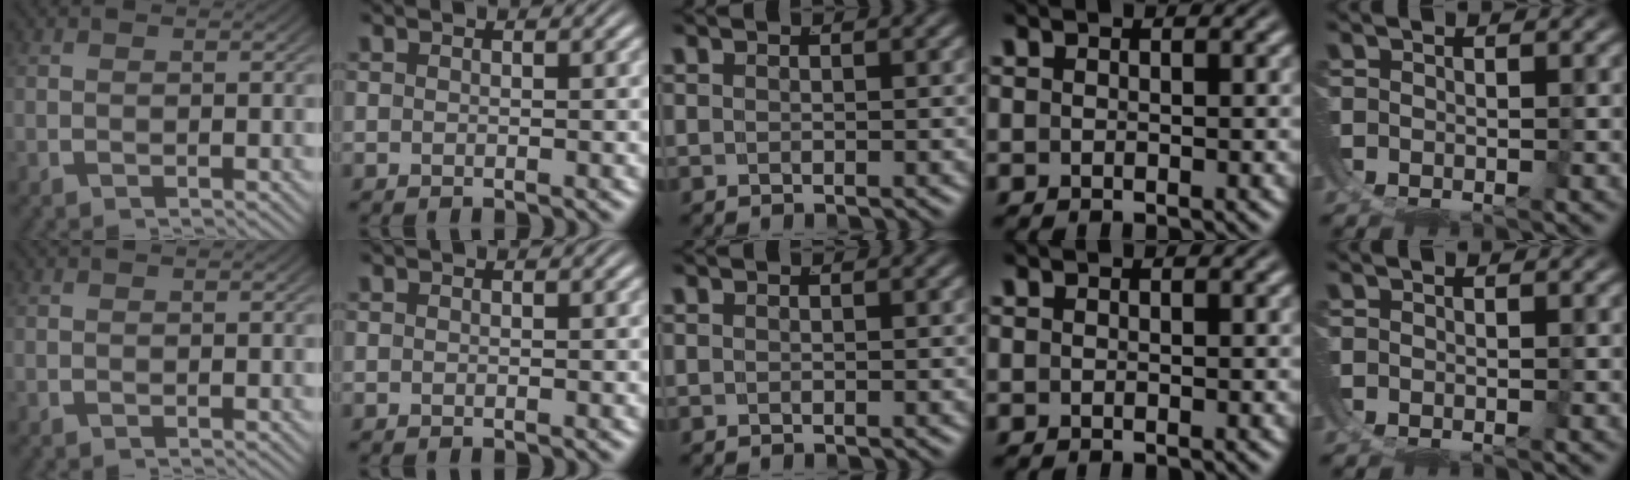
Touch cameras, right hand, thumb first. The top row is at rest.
{}